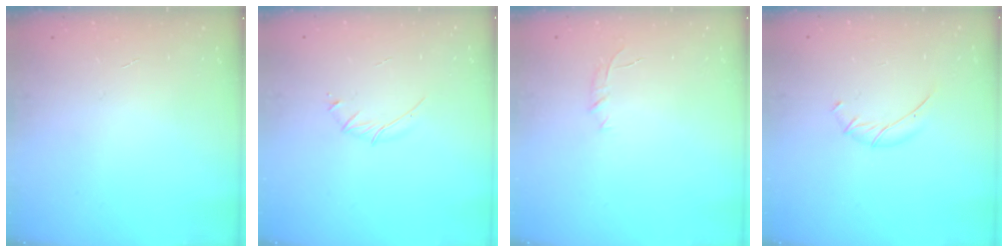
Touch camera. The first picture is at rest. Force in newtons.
{"total": 3.4, "press": 3.2, "slide": 1.0}
{"total": 4.7, "press": 4.6, "slide": 1.3}
{"total": 5.1, "press": 5.0, "slide": 0.8}